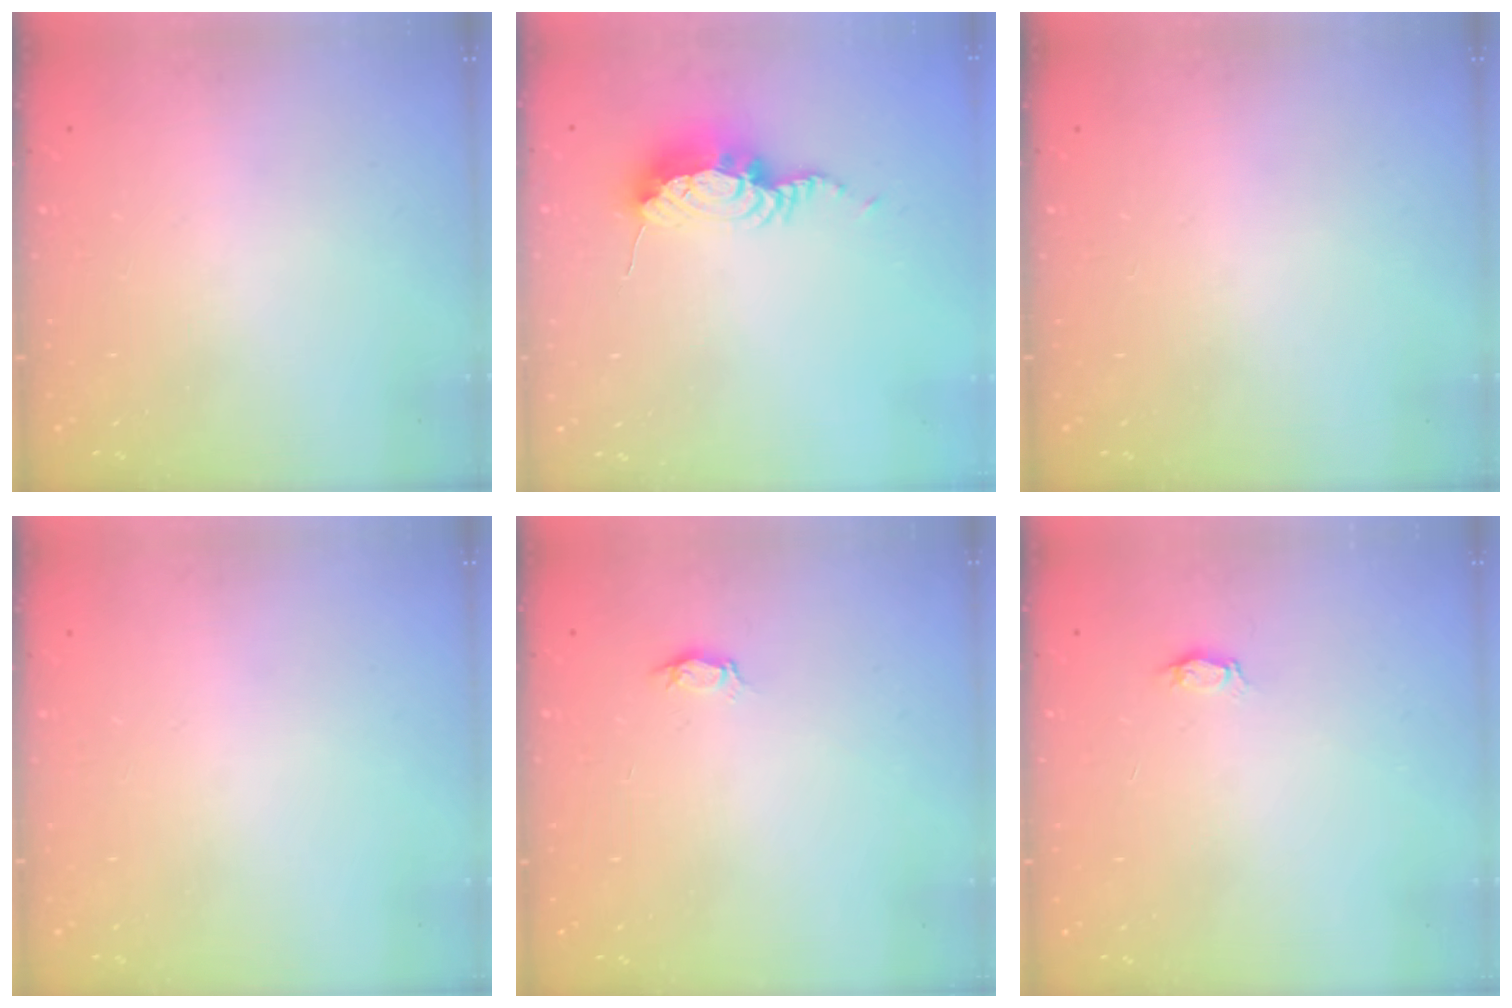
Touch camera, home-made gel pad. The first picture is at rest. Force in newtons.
{"total": 8.9, "press": 8.8, "slide": 1.1}
{"total": 0.0}
{"total": 0.0}
{"total": 2.8, "press": 2.8, "slide": 0.3}
{"total": 3.0, "press": 2.9, "slide": 0.3}